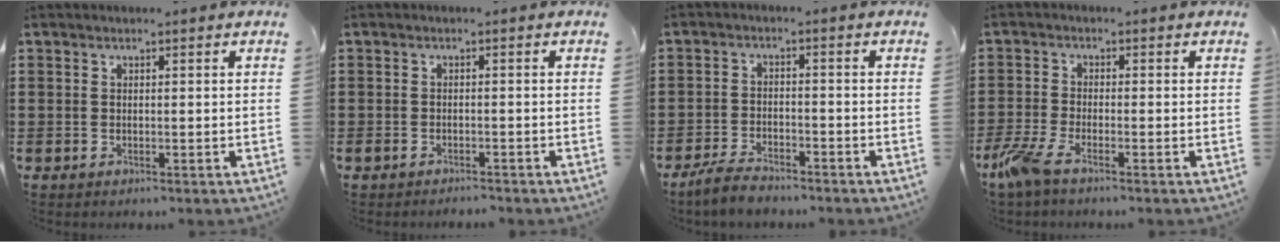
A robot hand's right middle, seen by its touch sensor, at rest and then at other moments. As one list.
[{"total": 1.2, "force": [-1.2, 0.2, 0.1], "torque": [-0.007, 0.000, -0.025]}, {"total": 3.8, "force": [-3.5, 0.8, 1.2], "torque": [-0.030, 0.004, -0.073]}, {"total": 4.4, "force": [-2.9, 0.9, 3.2], "torque": [-0.094, -0.017, -0.063]}]